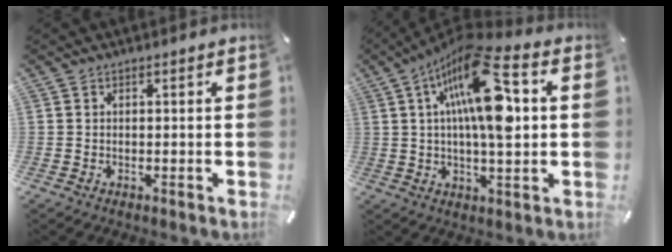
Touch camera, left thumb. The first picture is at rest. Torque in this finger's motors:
{"motor_torque": [1.76, 3.25, 1.54, -1.23, 0.67]}